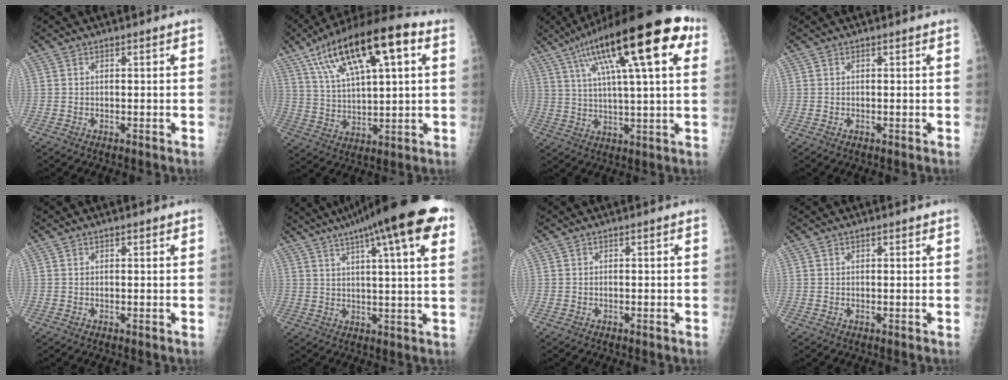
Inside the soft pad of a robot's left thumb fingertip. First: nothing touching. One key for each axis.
{"total": 21.0, "fx": 9.1, "fy": 7.2, "fz": 17.5, "tx": -0.294, "ty": 0.007, "tz": 0.155}
{"total": 25.3, "fx": 11.2, "fy": 6.5, "fz": 21.8, "tx": -0.335, "ty": 0.012, "tz": 0.173}
{"total": 0.0}
{"total": 0.9, "fx": 0.7, "fy": 0.3, "fz": 0.5, "tx": -0.007, "ty": -0.002, "tz": 0.008}
{"total": 21.1, "fx": 11.5, "fy": 3.4, "fz": 17.3, "tx": -0.257, "ty": 0.004, "tz": 0.155}
{"total": 0.0}
{"total": 0.8, "fx": 0.6, "fy": 0.3, "fz": 0.4, "tx": -0.006, "ty": -0.002, "tz": 0.007}